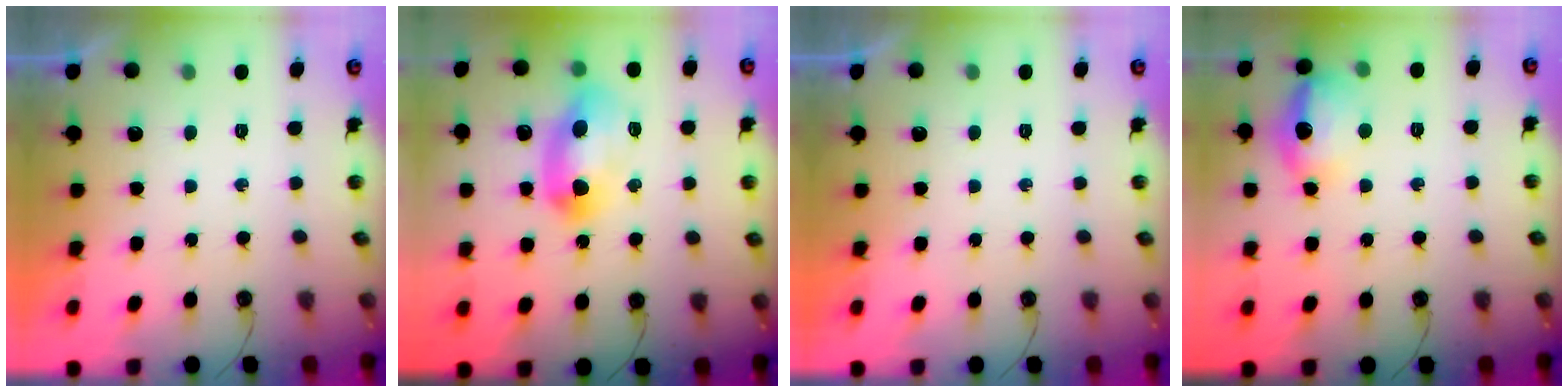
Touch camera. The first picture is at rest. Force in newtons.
{"total": 14.8, "press": 14.8, "slide": 0.8}
{"total": 0.0}
{"total": 13.7, "press": 13.6, "slide": 1.0}